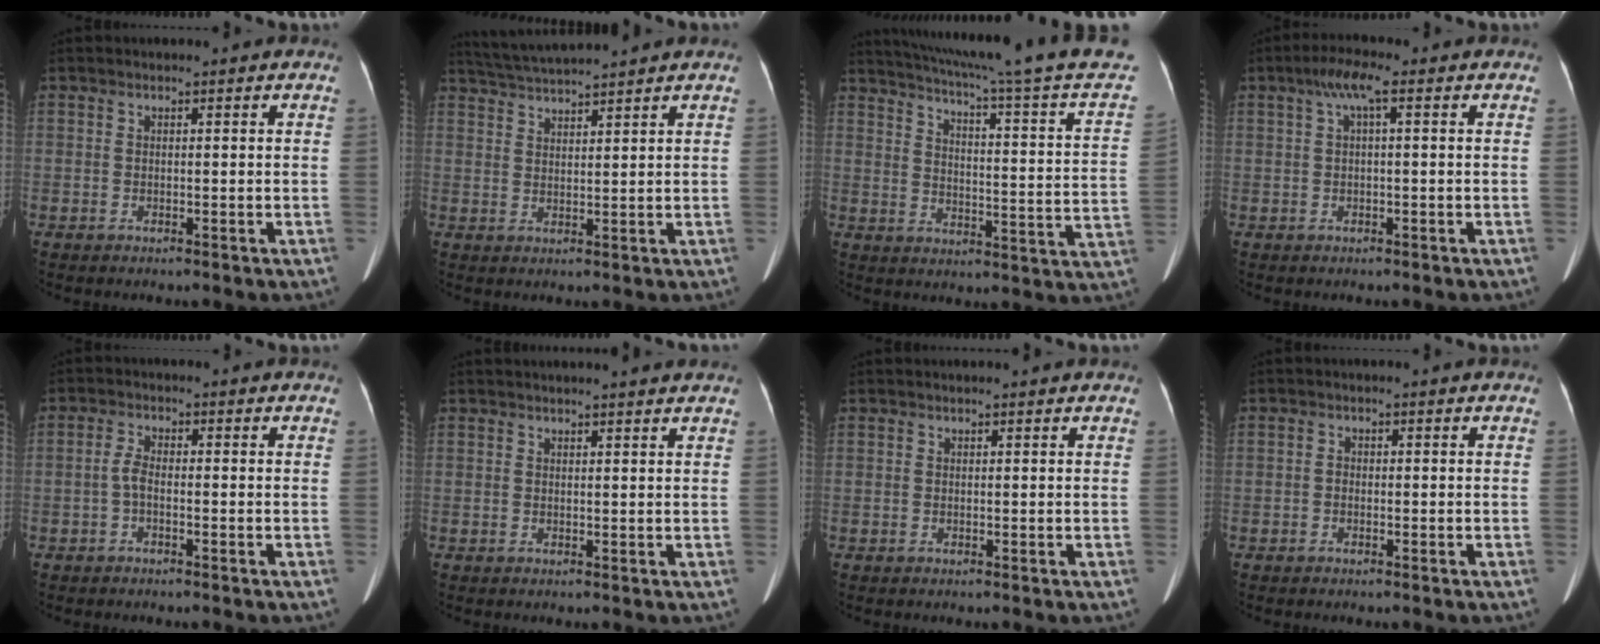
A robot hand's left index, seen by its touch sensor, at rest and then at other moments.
{"total": 7.0, "force": [6.6, -1.1, 2.1], "torque": [-0.046, 0.022, 0.118]}
{"total": 25.2, "force": [22.0, -1.7, 12.1], "torque": [-0.192, -0.065, 0.274]}
{"total": 3.7, "force": [1.3, 0.5, 3.4], "torque": [-0.067, 0.021, 0.025]}
{"total": 2.1, "force": [-0.8, 0.8, 1.7], "torque": [-0.038, 0.003, -0.015]}
{"total": 6.2, "force": [5.9, -0.2, 1.9], "torque": [-0.023, 0.019, 0.058]}
{"total": 1.4, "force": [1.3, 0.2, 0.3], "torque": [-0.008, 0.012, 0.018]}
{"total": 0.9, "force": [-0.4, 0.8, 0.1], "torque": [-0.001, 0.003, -0.009]}